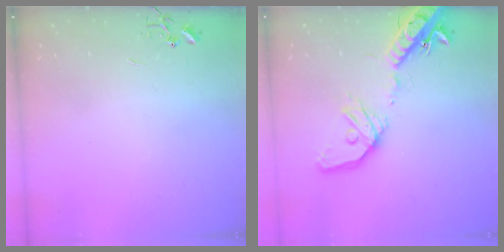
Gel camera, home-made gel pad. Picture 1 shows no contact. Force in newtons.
{"total": 20.1, "press": 19.7, "slide": 3.9}